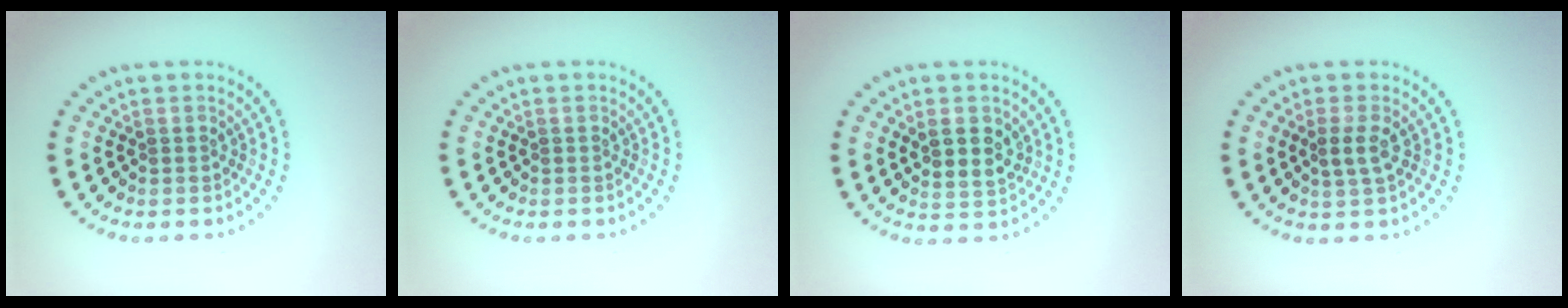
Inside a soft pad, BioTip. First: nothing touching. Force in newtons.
{"total": 0.0}
{"total": 3.0, "press": 2.9, "slide": 0.9}
{"total": 1.8, "press": 1.7, "slide": 0.6}